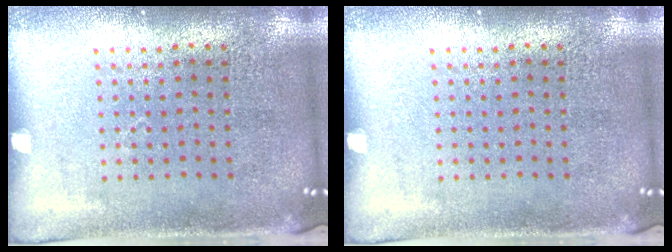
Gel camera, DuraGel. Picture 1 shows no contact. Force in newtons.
{"total": 0.0}